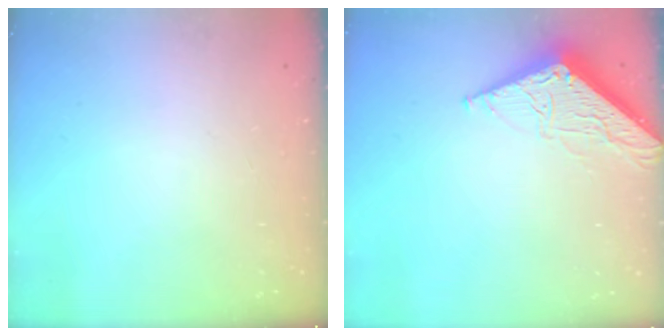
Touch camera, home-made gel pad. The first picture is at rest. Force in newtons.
{"total": 6.8, "press": 6.8, "slide": 0.5}